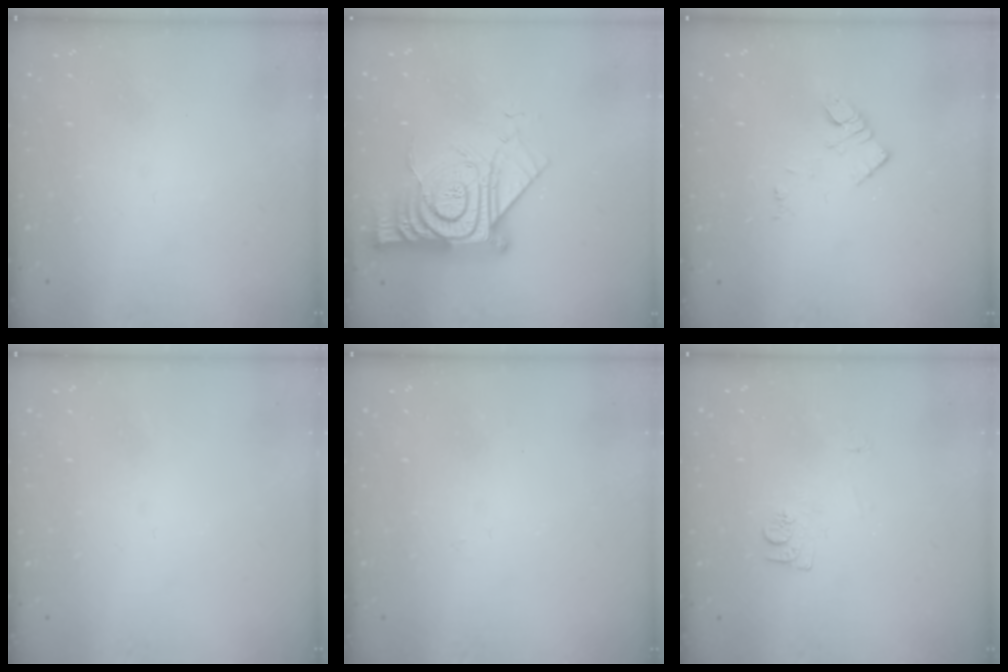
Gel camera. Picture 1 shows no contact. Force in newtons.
{"total": 17.3, "press": 17.2, "slide": 1.2}
{"total": 5.8, "press": 5.8, "slide": 0.6}
{"total": 0.0}
{"total": 2.8, "press": 2.8, "slide": 0.4}
{"total": 7.7, "press": 7.7, "slide": 0.8}